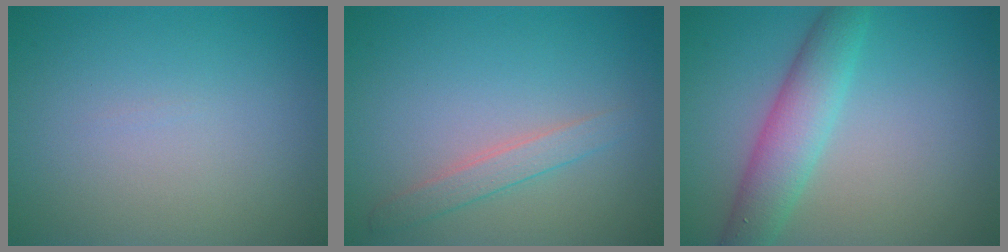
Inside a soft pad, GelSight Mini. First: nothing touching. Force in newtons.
{"total": 1.8, "press": 1.8, "slide": 0.1}
{"total": 4.5, "press": 4.5, "slide": 0.0}